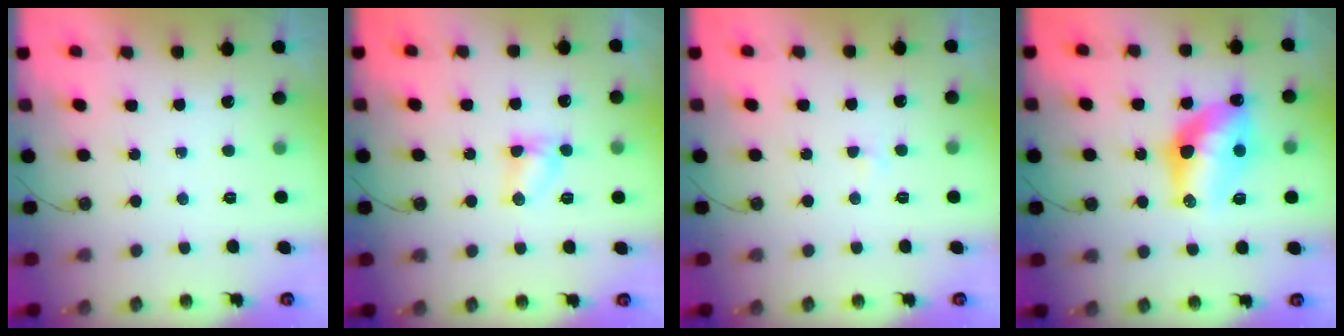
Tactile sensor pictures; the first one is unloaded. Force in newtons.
{"total": 3.8, "press": 3.8, "slide": 0.3}
{"total": 1.6, "press": 1.6, "slide": 0.2}
{"total": 13.4, "press": 13.3, "slide": 1.0}